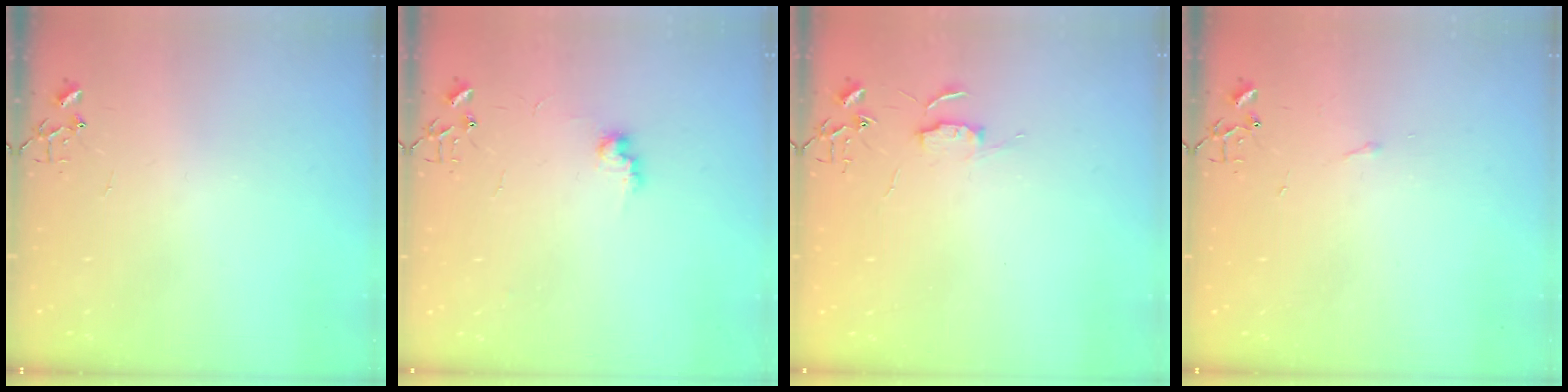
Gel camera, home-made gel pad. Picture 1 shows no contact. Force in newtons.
{"total": 7.5, "press": 7.4, "slide": 0.3}
{"total": 5.7, "press": 5.7, "slide": 0.6}
{"total": 2.9, "press": 2.9, "slide": 0.5}